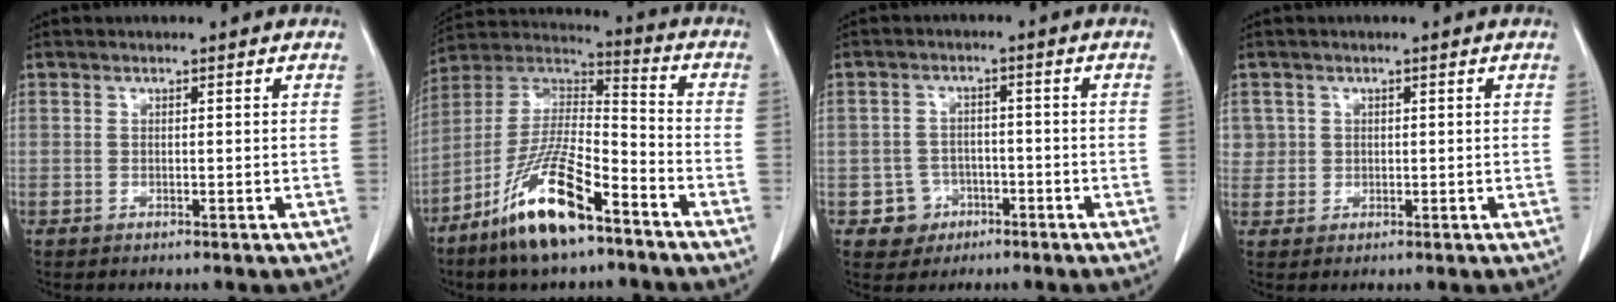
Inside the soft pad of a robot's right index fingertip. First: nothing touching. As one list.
[{"total": 16.3, "force": [-10.0, 3.6, 12.3], "torque": [-0.250, -0.007, -0.186]}, {"total": 4.4, "force": [-2.0, 3.9, 0.1], "torque": [0.006, 0.016, -0.027]}, {"total": 2.3, "force": [0.7, 2.1, -0.2], "torque": [0.024, 0.004, 0.010]}]